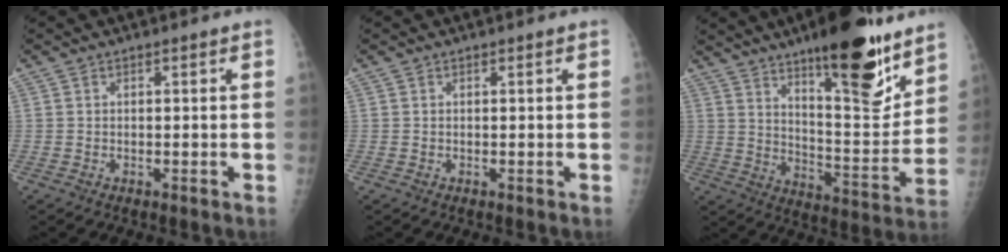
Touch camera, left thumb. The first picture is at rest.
{"total": 0.0}
{"total": 20.8, "force": [13.6, 5.7, 14.7], "torque": [-0.175, -0.087, 0.212]}